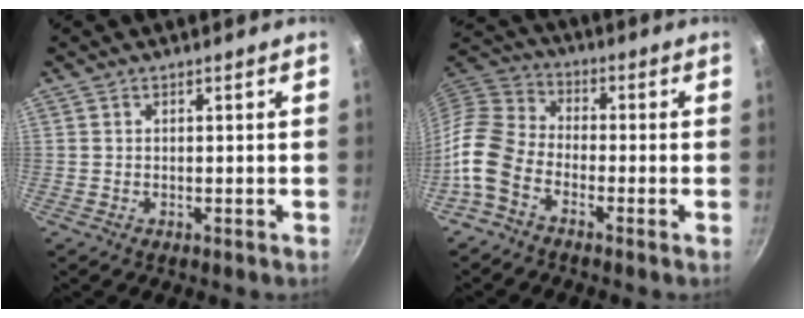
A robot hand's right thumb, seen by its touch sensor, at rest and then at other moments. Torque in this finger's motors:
{"motor_torque": [-0.07, 0.18, 0.02, -0.12, 0.12]}